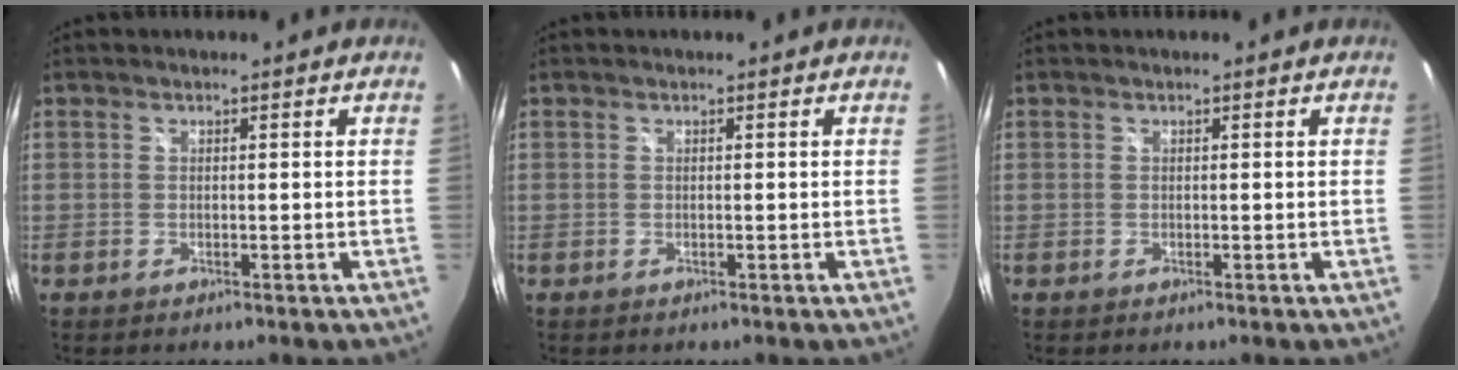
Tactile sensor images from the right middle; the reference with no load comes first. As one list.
[{"total": 0.0}, {"total": 0.0}]